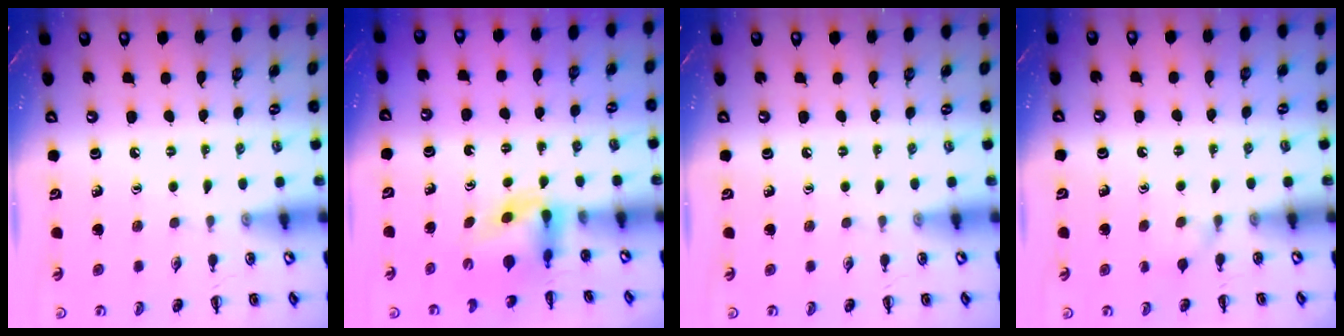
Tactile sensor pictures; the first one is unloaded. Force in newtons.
{"total": 4.1, "press": 3.9, "slide": 1.2}
{"total": 0.0}
{"total": 1.9, "press": 1.7, "slide": 0.9}